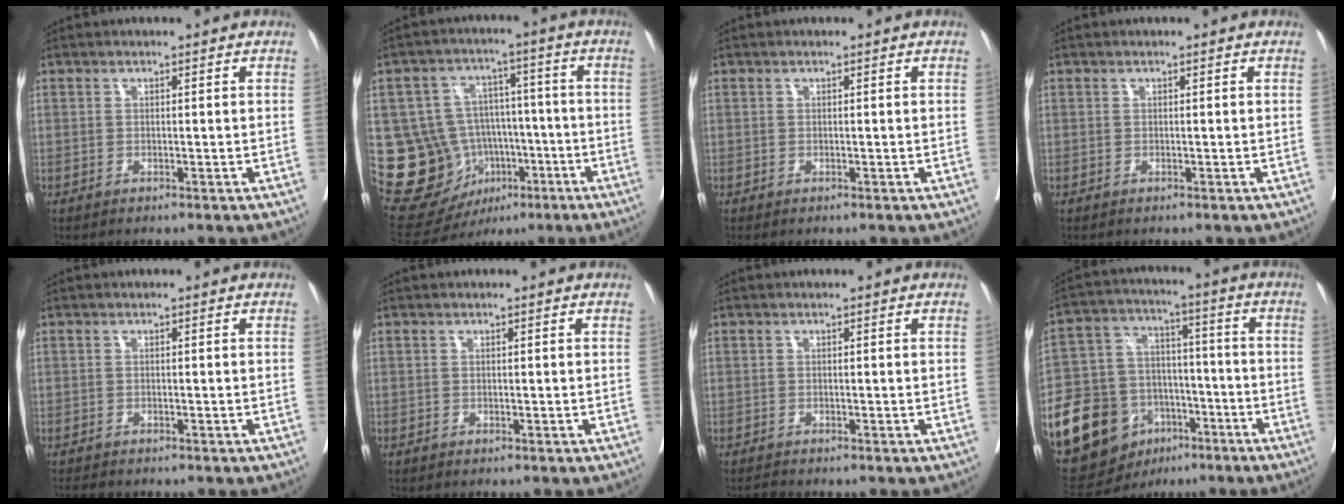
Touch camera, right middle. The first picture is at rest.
{"total": 13.7, "force": [-3.5, 12.2, 5.2], "torque": [-0.098, 0.048, -0.034]}
{"total": 0.0}
{"total": 0.0}
{"total": 1.5, "force": [-1.4, 0.5, 0.4], "torque": [-0.012, -0.005, -0.021]}
{"total": 0.0}
{"total": 0.6, "force": [-0.6, -0.1, 0.0], "torque": [-0.005, -0.005, -0.012]}
{"total": 24.1, "force": [-11.8, 17.0, 12.4], "torque": [-0.300, 0.047, -0.192]}